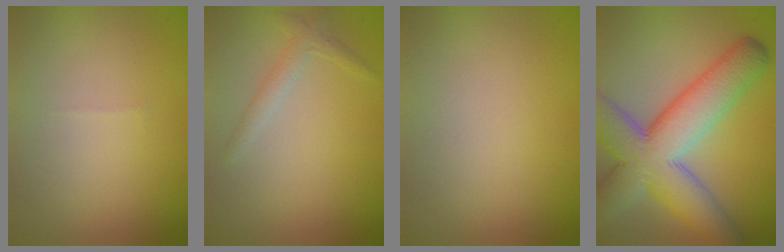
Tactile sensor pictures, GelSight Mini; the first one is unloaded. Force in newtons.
{"total": 1.5, "press": 1.4, "slide": 0.1}
{"total": 0.0}
{"total": 10.9, "press": 10.9, "slide": 0.6}